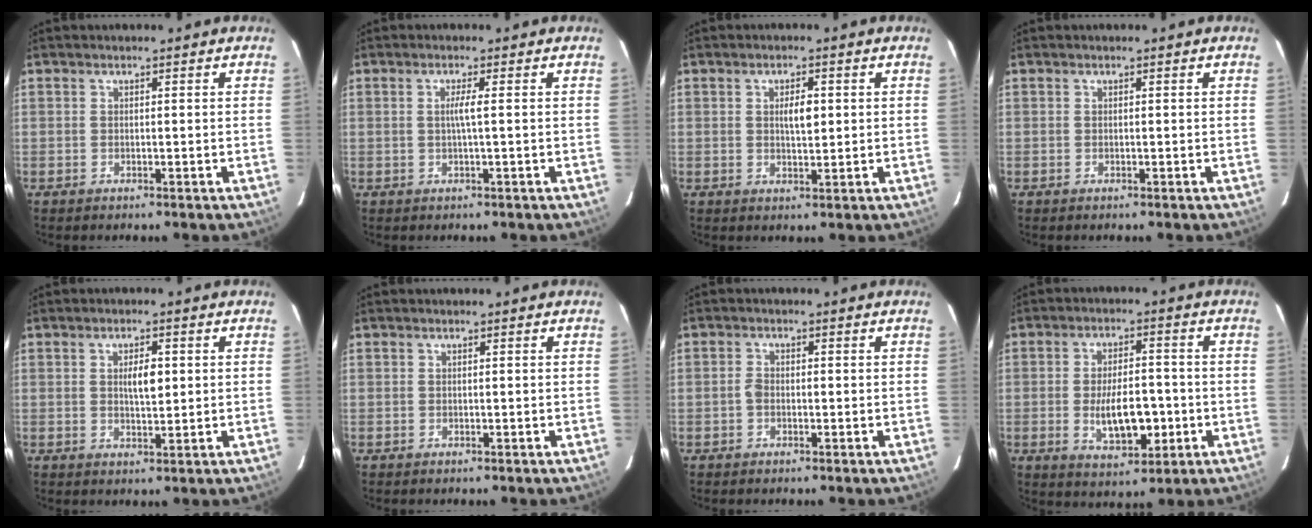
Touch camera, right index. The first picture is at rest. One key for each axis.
{"total": 1.9, "fx": 0.1, "fy": -0.4, "fz": 1.8, "tx": -0.036, "ty": 0.001, "tz": 0.000}
{"total": 3.1, "fx": 0.6, "fy": 1.0, "fz": 2.9, "tx": -0.049, "ty": 0.000, "tz": 0.009}
{"total": 0.0}
{"total": 3.6, "fx": 0.6, "fy": 1.2, "fz": 3.3, "tx": -0.057, "ty": 0.000, "tz": 0.012}
{"total": 0.0}
{"total": 1.4, "fx": -0.4, "fy": 0.9, "fz": 1.0, "tx": -0.021, "ty": 0.003, "tz": -0.009}
{"total": 8.8, "fx": -1.9, "fy": 3.7, "fz": 7.8, "tx": -0.138, "ty": 0.001, "tz": -0.025}